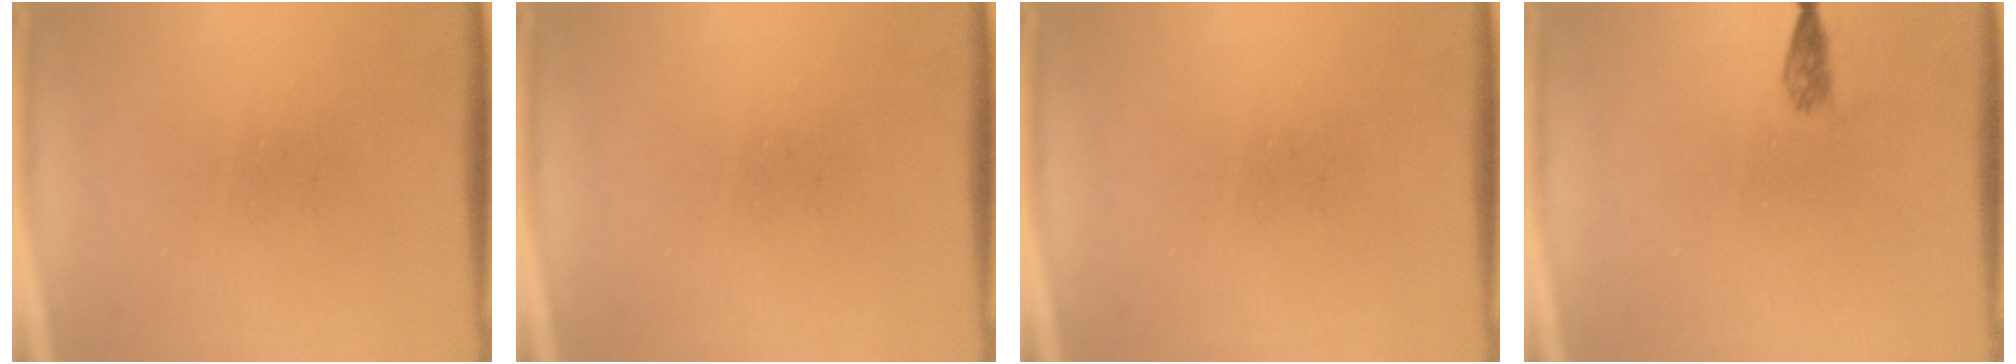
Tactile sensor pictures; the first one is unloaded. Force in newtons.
{"total": 0.0}
{"total": 0.0}
{"total": 1.3}